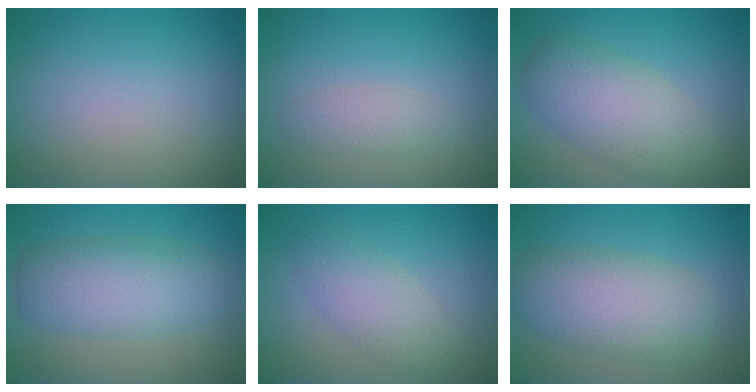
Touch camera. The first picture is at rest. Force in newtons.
{"total": 1.6, "press": 1.6, "slide": 0.2}
{"total": 5.9, "press": 5.9, "slide": 0.4}
{"total": 5.6, "press": 5.6, "slide": 0.2}
{"total": 3.1, "press": 3.1, "slide": 0.1}
{"total": 6.4, "press": 6.4, "slide": 0.2}